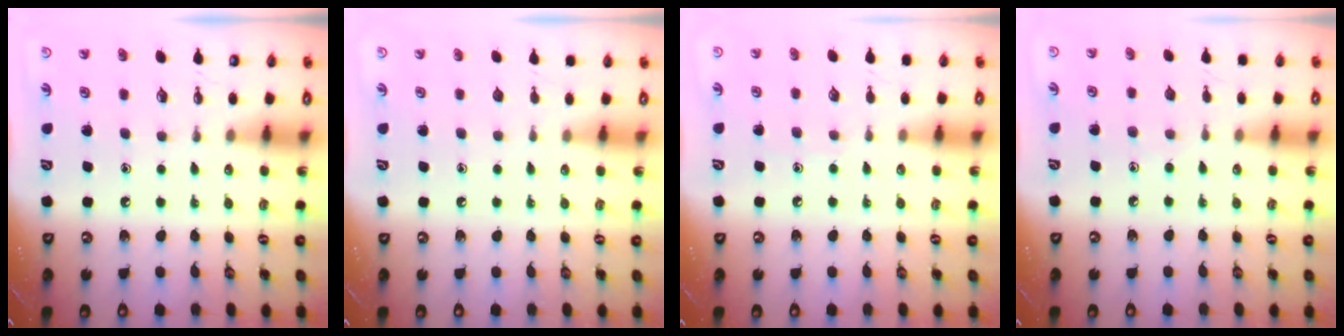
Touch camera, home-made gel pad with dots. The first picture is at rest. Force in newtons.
{"total": 0.5, "press": 0.5, "slide": 0.1}
{"total": 5.8, "press": 5.8, "slide": 0.7}
{"total": 4.9, "press": 4.9, "slide": 0.6}